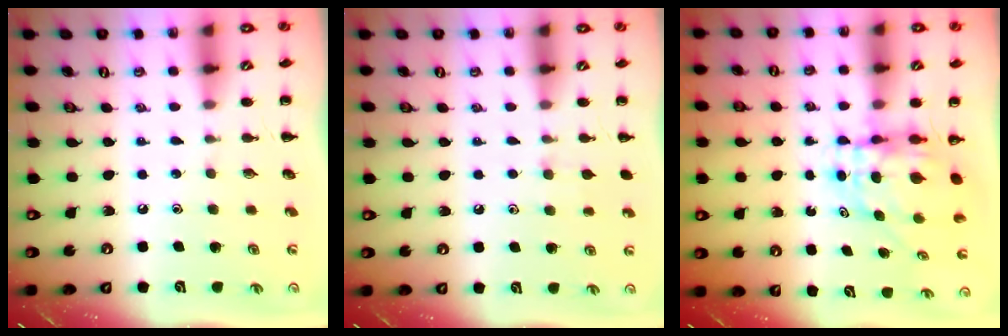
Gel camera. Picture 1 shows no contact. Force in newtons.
{"total": 5.7, "press": 5.5, "slide": 1.8}
{"total": 6.0, "press": 5.8, "slide": 1.3}